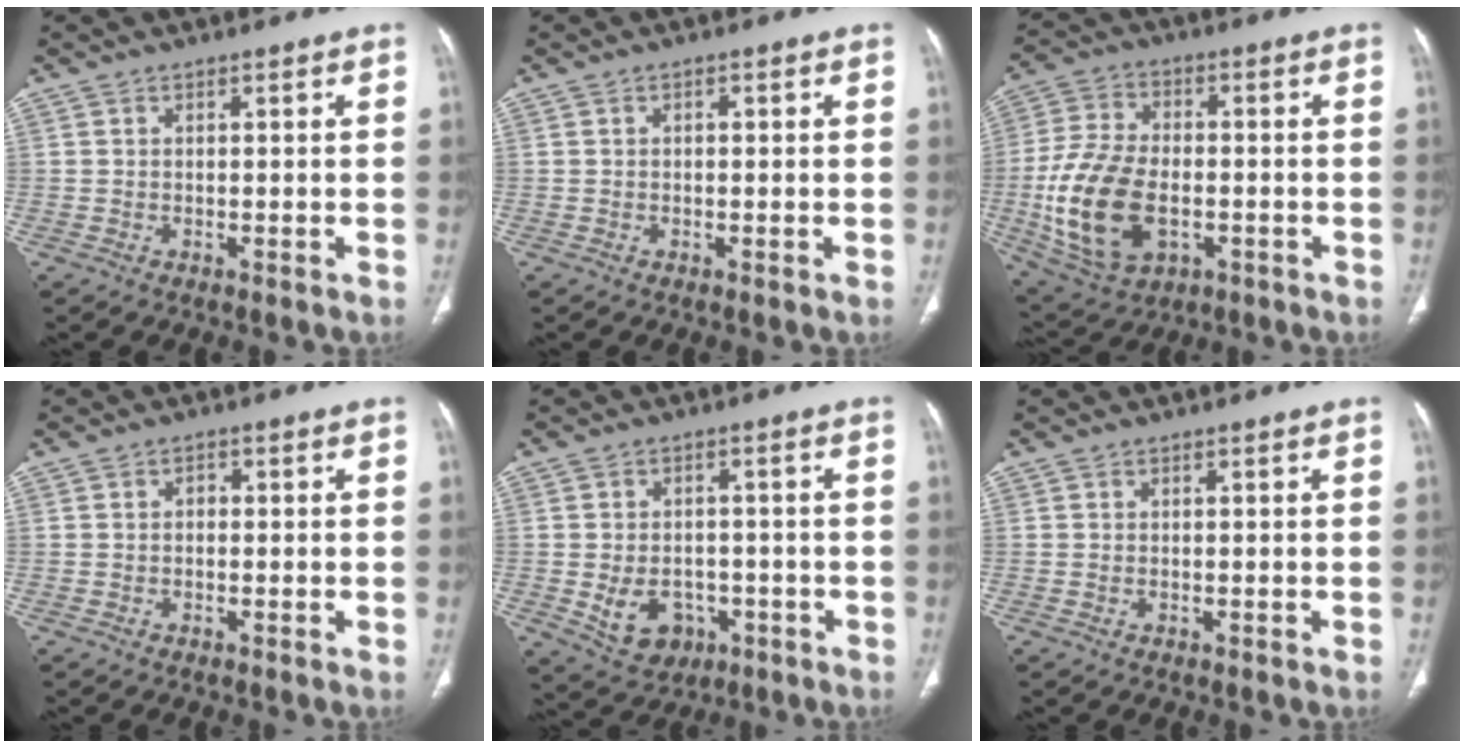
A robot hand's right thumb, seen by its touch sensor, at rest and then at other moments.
{"total": 0.8, "force": [0.1, 0.5, 0.6], "torque": [-0.010, 0.002, 0.001]}
{"total": 17.7, "force": [-3.4, 10.9, 13.6], "torque": [-0.265, 0.005, -0.050]}
{"total": 1.1, "force": [-0.1, 0.9, 0.7], "torque": [-0.007, 0.004, -0.006]}
{"total": 8.3, "force": [-2.4, 6.4, 4.6], "torque": [-0.058, 0.015, -0.020]}
{"total": 0.0}